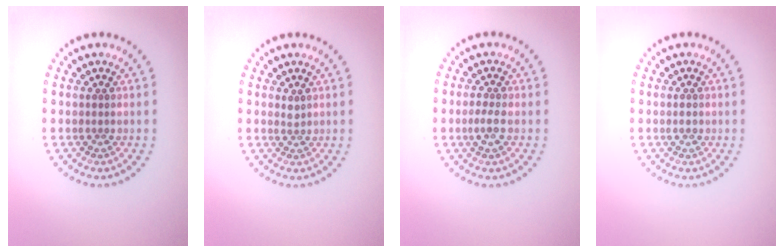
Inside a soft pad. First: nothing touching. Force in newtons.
{"total": 0.8, "press": 0.5, "slide": 0.6}
{"total": 1.6, "press": 1.5, "slide": 0.7}
{"total": 0.9, "press": 0.9, "slide": 0.2}